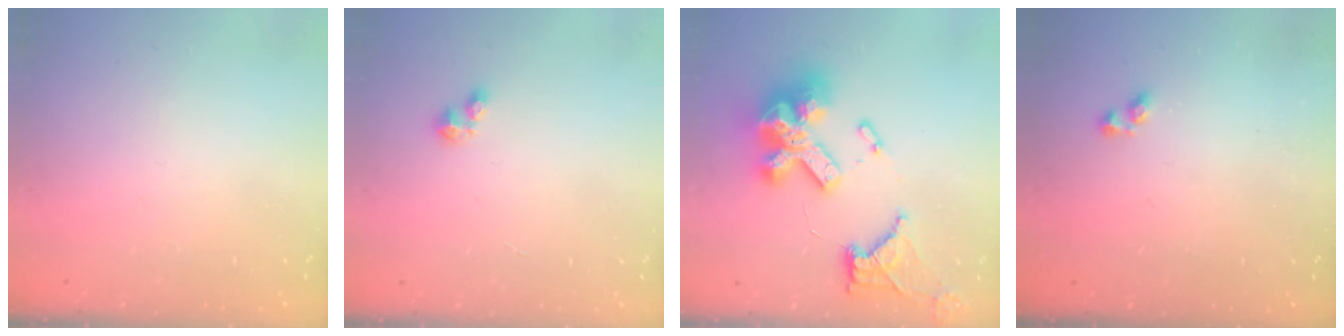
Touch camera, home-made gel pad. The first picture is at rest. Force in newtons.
{"total": 2.5, "press": 2.5, "slide": 0.4}
{"total": 19.6, "press": 18.8, "slide": 5.5}
{"total": 2.9, "press": 2.9, "slide": 0.6}